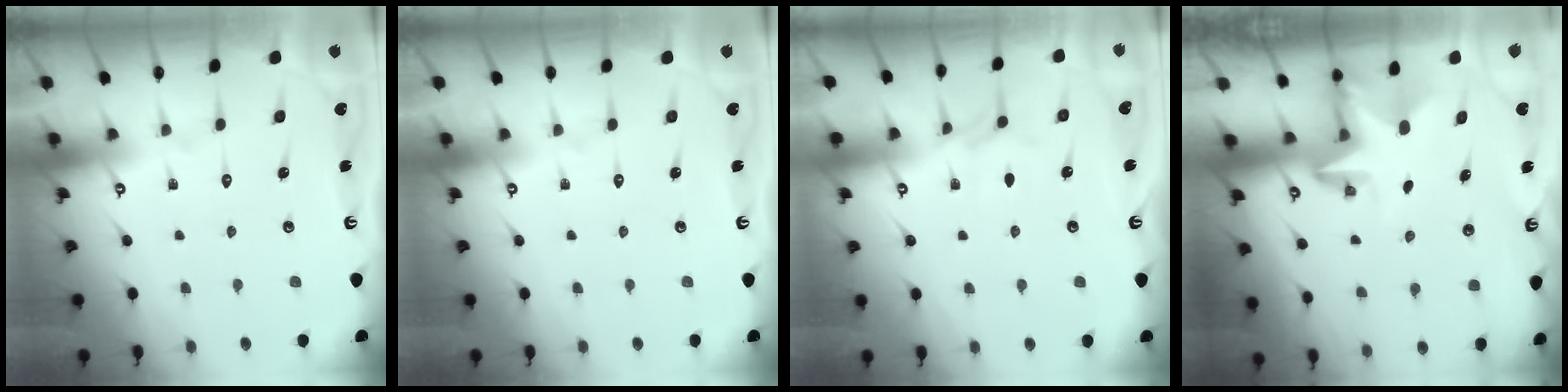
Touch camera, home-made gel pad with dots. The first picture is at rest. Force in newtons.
{"total": 0.0}
{"total": 3.2, "press": 3.2, "slide": 0.4}
{"total": 2.9, "press": 2.9, "slide": 0.2}